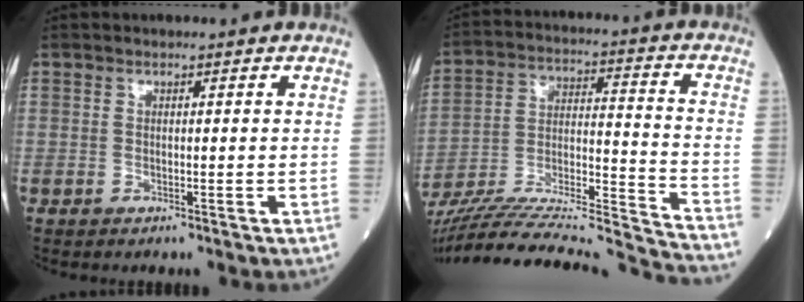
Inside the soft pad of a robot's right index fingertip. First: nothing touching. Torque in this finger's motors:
{"motor_torque": [0.38, -1.63, 0.60, 0.18]}